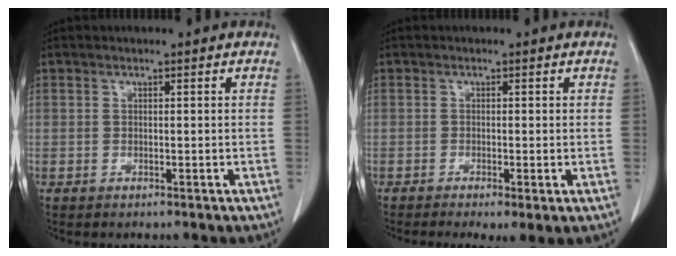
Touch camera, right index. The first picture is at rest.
{"total": 3.3, "force": [-1.6, 0.8, 2.9], "torque": [-0.045, -0.011, -0.021]}